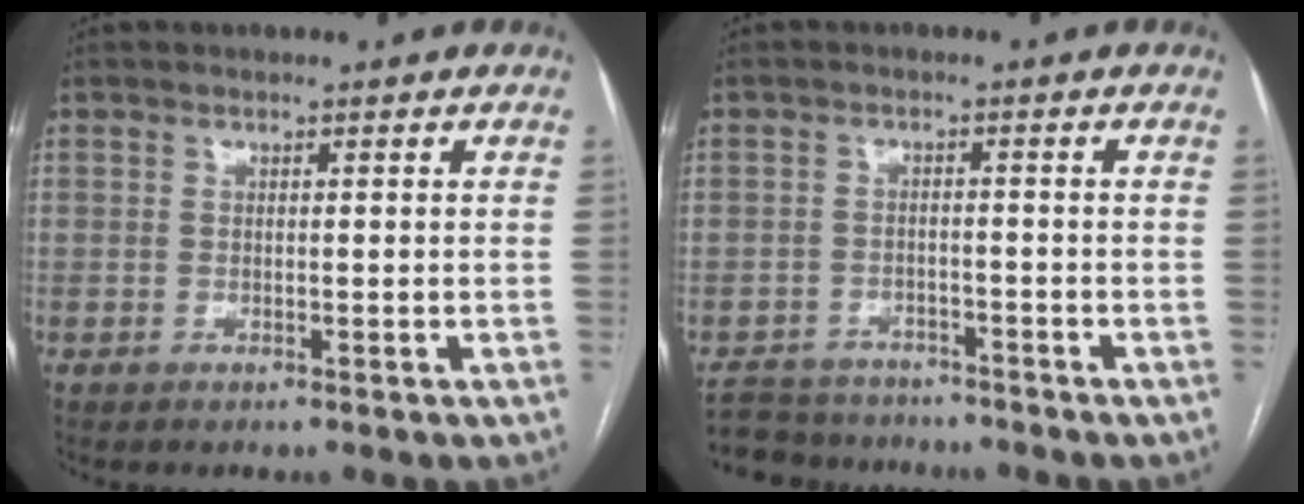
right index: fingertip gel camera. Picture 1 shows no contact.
{"total": 6.5, "force": [-5.8, 2.9, 0.3], "torque": [-0.002, 0.002, -0.092]}